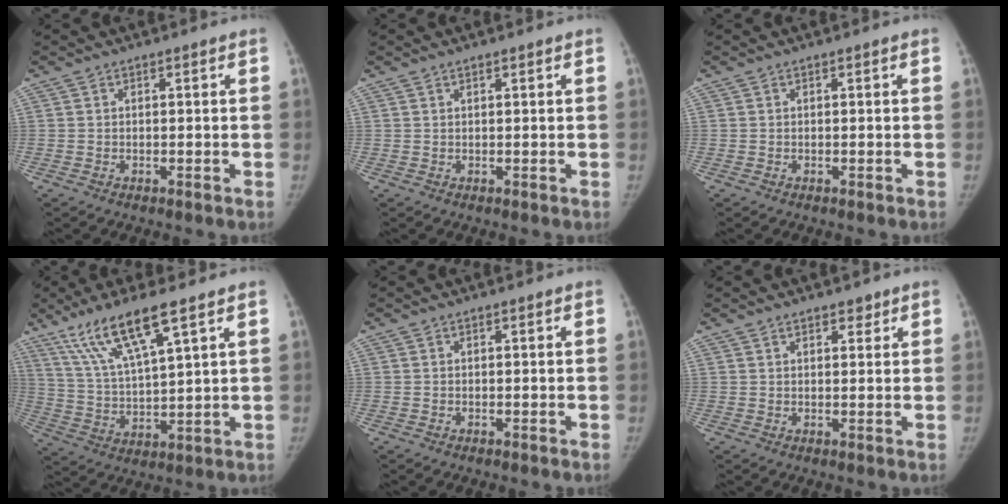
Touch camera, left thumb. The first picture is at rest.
{"total": 0.5, "force": [0.4, 0.1, 0.3], "torque": [-0.006, -0.001, 0.007]}
{"total": 0.0}
{"total": 13.4, "force": [8.4, 2.1, 10.2], "torque": [-0.204, -0.029, 0.172]}
{"total": 0.0}
{"total": 2.4, "force": [1.8, 1.2, 1.1], "torque": [-0.001, -0.009, 0.024]}